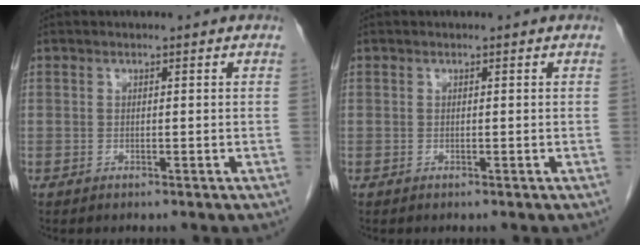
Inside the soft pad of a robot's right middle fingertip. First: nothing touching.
{"total": 0.0}